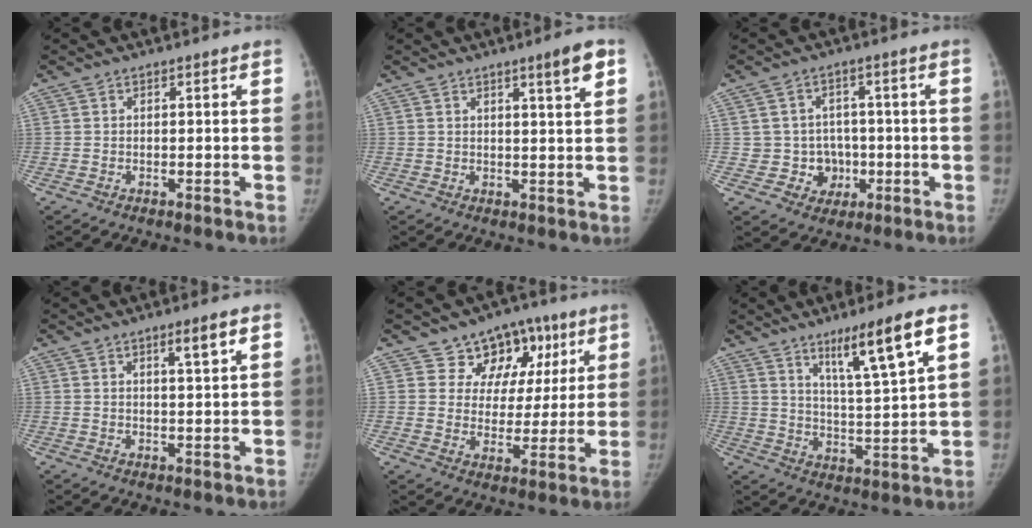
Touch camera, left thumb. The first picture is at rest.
{"total": 4.7, "force": [2.6, 0.3, 3.9], "torque": [-0.051, -0.016, 0.037]}
{"total": 3.0, "force": [-0.7, 2.8, 0.8], "torque": [0.009, 0.008, -0.008]}
{"total": 3.8, "force": [2.1, 0.4, 3.1], "torque": [-0.047, -0.012, 0.034]}
{"total": 12.1, "force": [6.6, 9.2, 4.4], "torque": [-0.004, -0.015, 0.097]}
{"total": 11.9, "force": [6.8, 0.7, 9.7], "torque": [-0.161, -0.040, 0.117]}